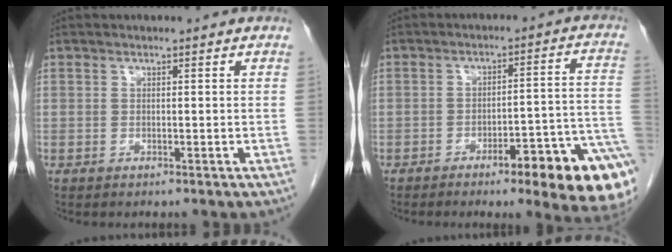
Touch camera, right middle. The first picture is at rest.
{"total": 15.2, "force": [-8.5, 1.4, 12.5], "torque": [-0.076, 0.029, -0.108]}